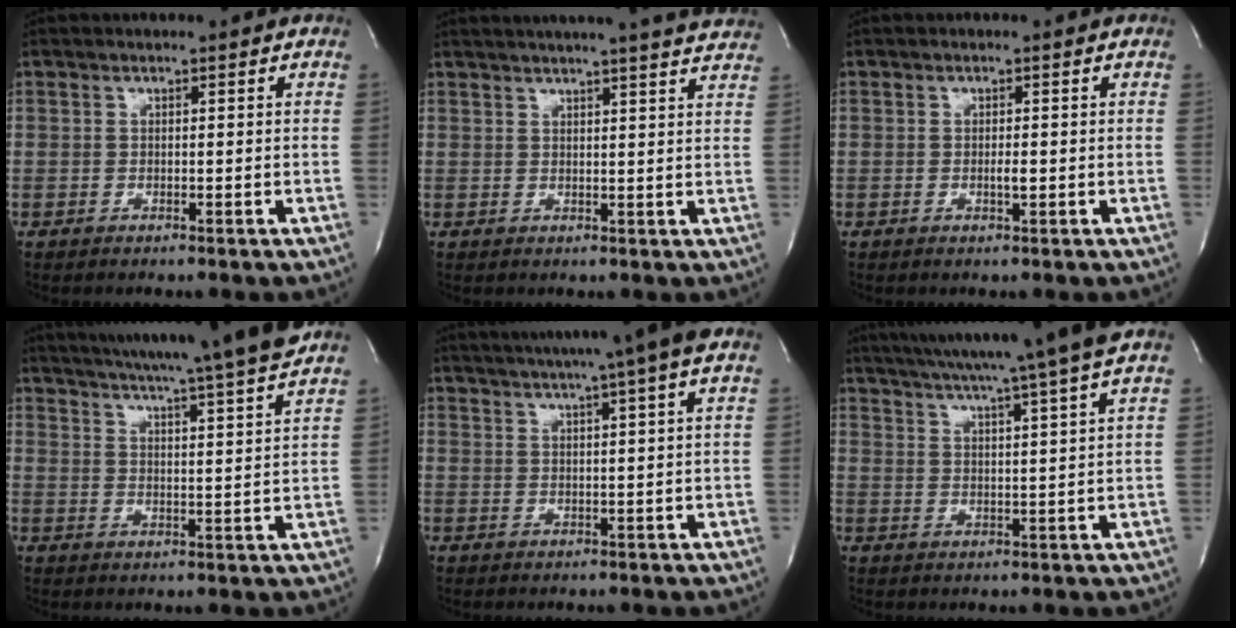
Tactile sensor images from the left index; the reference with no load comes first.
{"total": 19.1, "force": [17.3, 0.2, 8.1], "torque": [-0.130, -0.006, 0.209]}
{"total": 1.1, "force": [-0.3, 0.2, 1.0], "torque": [-0.019, -0.002, -0.005]}
{"total": 19.7, "force": [17.4, -1.6, 9.2], "torque": [-0.159, -0.035, 0.239]}
{"total": 14.9, "force": [11.5, -1.0, 9.5], "torque": [-0.161, 0.014, 0.148]}
{"total": 17.2, "force": [14.3, -2.0, 9.4], "torque": [-0.165, -0.014, 0.199]}